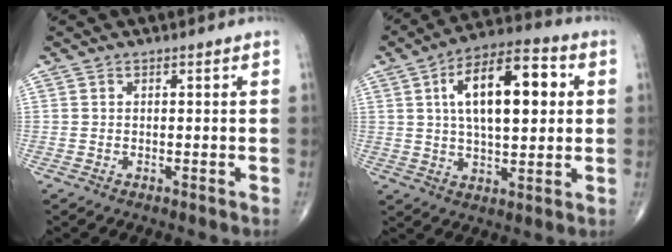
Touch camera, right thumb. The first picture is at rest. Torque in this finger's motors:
{"motor_torque": [-0.40, 2.68, 0.37, -0.11, 0.42]}